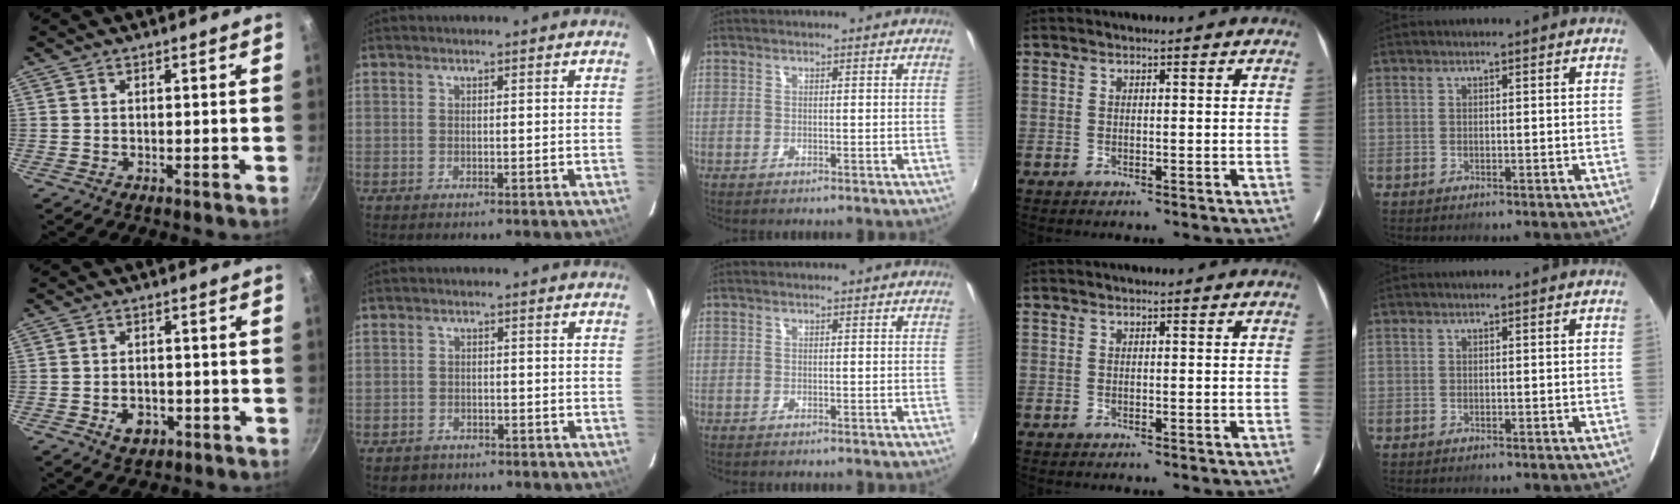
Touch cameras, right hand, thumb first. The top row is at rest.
{"thumb": {"total": 4.8, "force": [-1.7, 3.4, 2.8], "torque": [-0.032, 0.011, -0.021]}, "index": {"total": 3.4, "force": [-2.4, 2.4, 0.3], "torque": [-0.019, 0.003, -0.034]}}